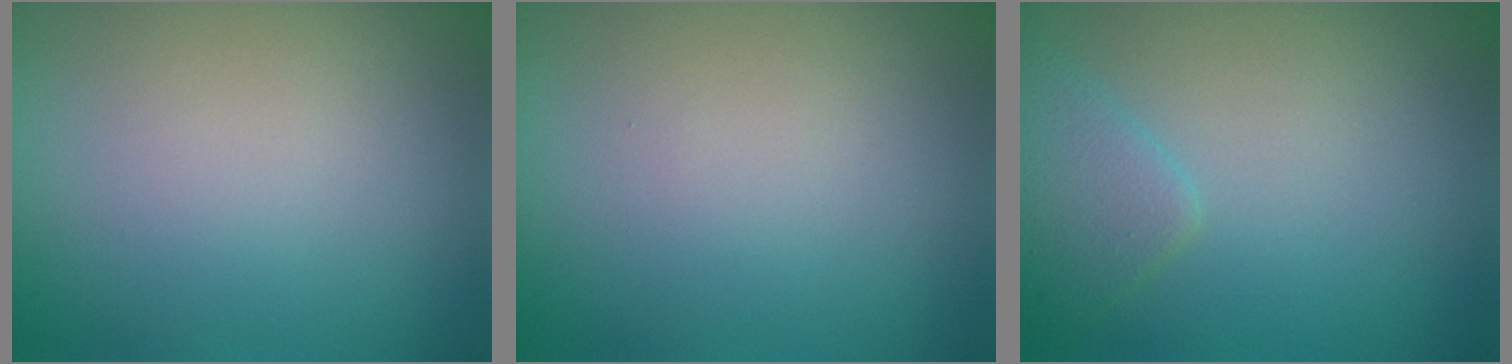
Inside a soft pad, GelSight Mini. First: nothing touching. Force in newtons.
{"total": 0.0}
{"total": 2.4, "press": 2.4, "slide": 0.1}